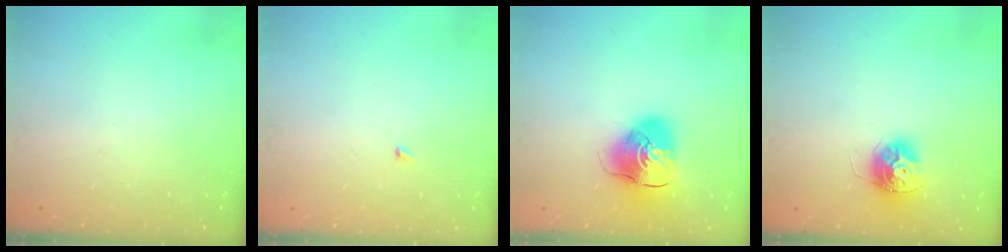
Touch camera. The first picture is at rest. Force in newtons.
{"total": 1.9, "press": 1.9, "slide": 0.3}
{"total": 10.6, "press": 10.5, "slide": 1.5}
{"total": 11.1, "press": 11.1, "slide": 0.5}